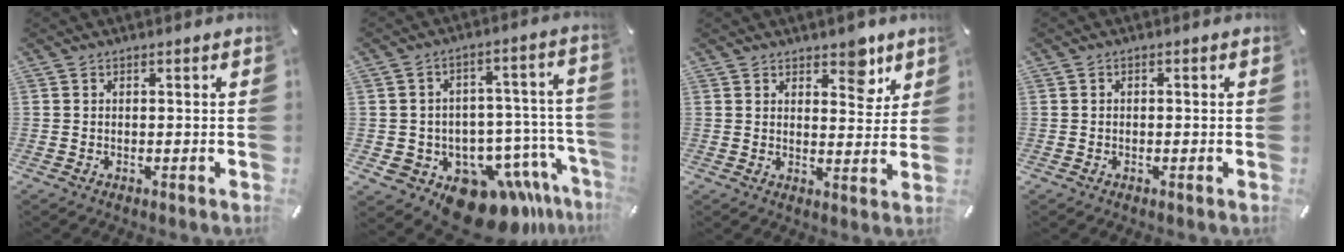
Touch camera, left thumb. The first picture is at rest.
{"total": 16.5, "force": [-11.1, 9.8, 7.3], "torque": [-0.073, 0.063, -0.171]}
{"total": 6.8, "force": [4.8, 3.9, 2.8], "torque": [-0.009, -0.035, 0.076]}
{"total": 0.6, "force": [-0.3, 0.4, 0.3], "torque": [-0.004, 0.000, -0.007]}